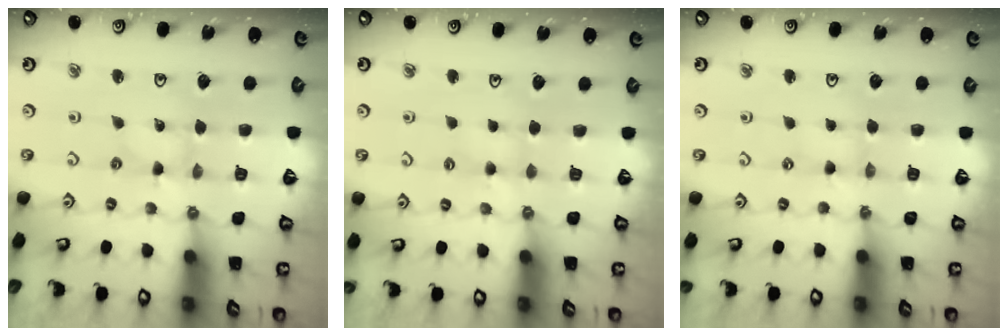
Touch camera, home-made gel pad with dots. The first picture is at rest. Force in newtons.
{"total": 2.3, "press": 2.3, "slide": 0.4}
{"total": 1.3, "press": 1.3, "slide": 0.3}